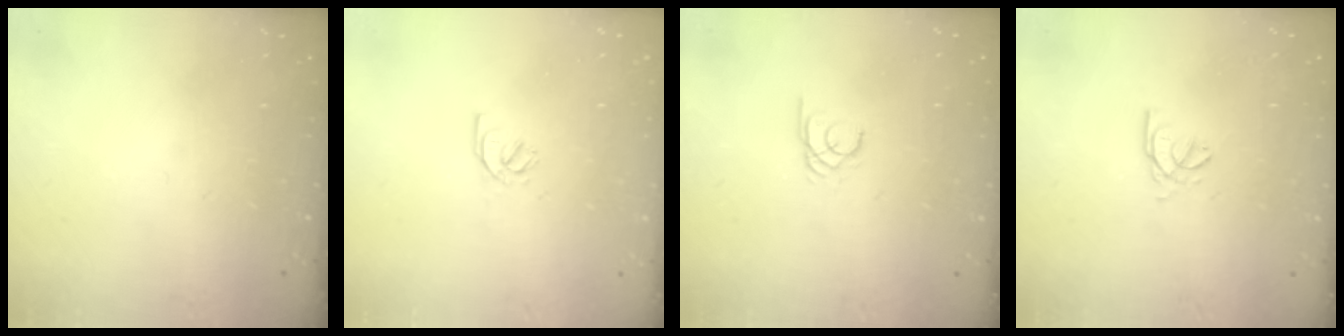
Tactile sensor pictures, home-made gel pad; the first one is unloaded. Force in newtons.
{"total": 2.1, "press": 2.1, "slide": 0.2}
{"total": 1.5, "press": 1.5, "slide": 0.1}
{"total": 2.6, "press": 2.6, "slide": 0.3}